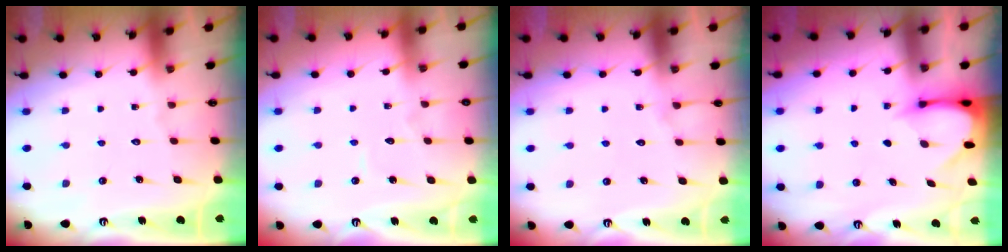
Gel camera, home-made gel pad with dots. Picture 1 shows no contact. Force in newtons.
{"total": 3.5, "press": 3.5, "slide": 0.1}
{"total": 2.9, "press": 2.9, "slide": 0.2}
{"total": 3.4, "press": 3.4, "slide": 0.3}